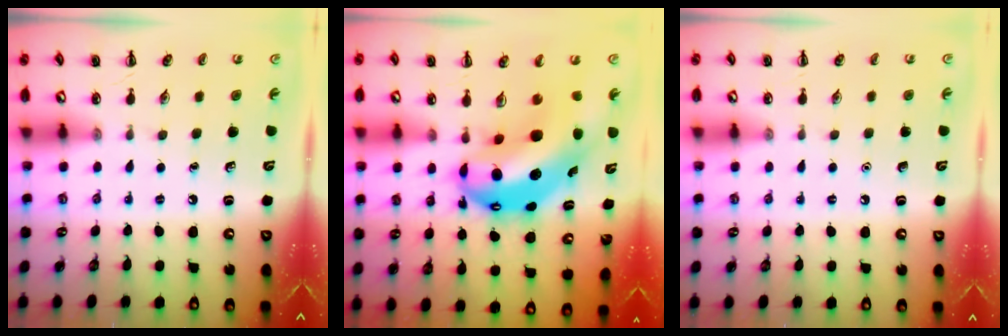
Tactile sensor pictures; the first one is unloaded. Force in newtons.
{"total": 15.2, "press": 14.7, "slide": 4.0}
{"total": 1.6, "press": 1.5, "slide": 0.1}